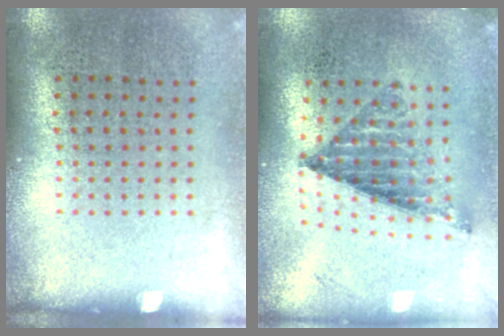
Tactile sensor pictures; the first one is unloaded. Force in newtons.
{"total": 0.9, "press": 0.9, "slide": 0.0}